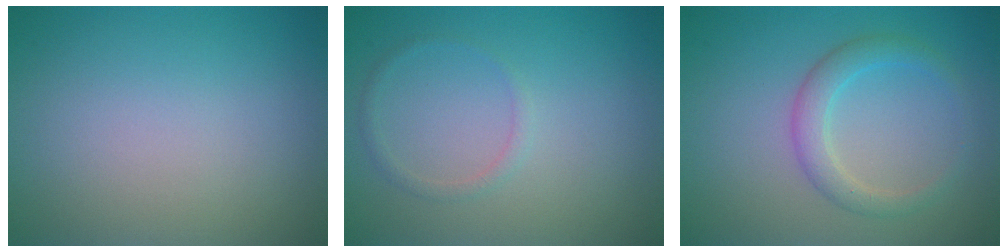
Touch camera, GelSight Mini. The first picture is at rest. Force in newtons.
{"total": 1.0, "press": 1.0, "slide": 0.0}
{"total": 2.6, "press": 2.6, "slide": 0.1}